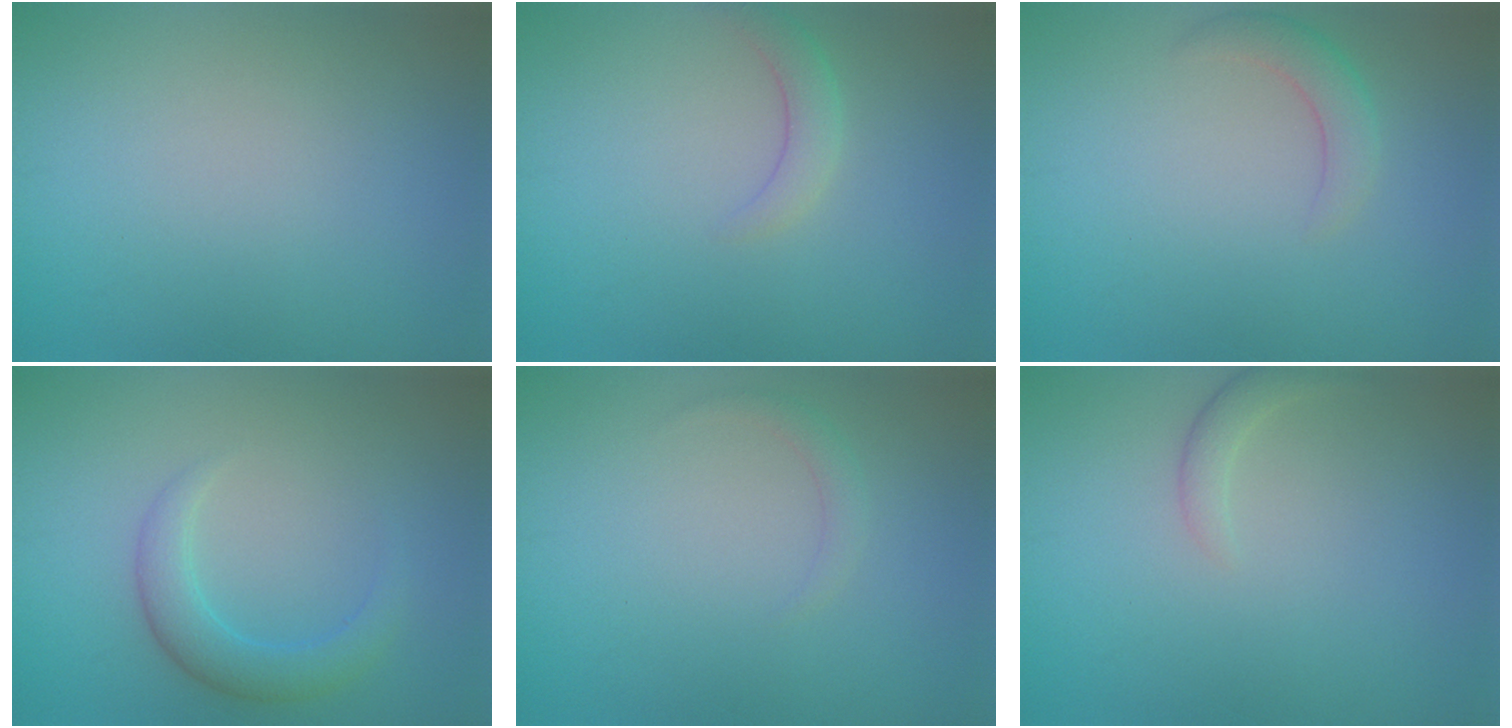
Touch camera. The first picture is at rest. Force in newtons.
{"total": 1.9, "press": 1.9, "slide": 0.2}
{"total": 2.2, "press": 2.1, "slide": 0.2}
{"total": 3.0, "press": 3.0, "slide": 0.1}
{"total": 1.0, "press": 1.0, "slide": 0.1}
{"total": 1.4, "press": 1.4, "slide": 0.1}